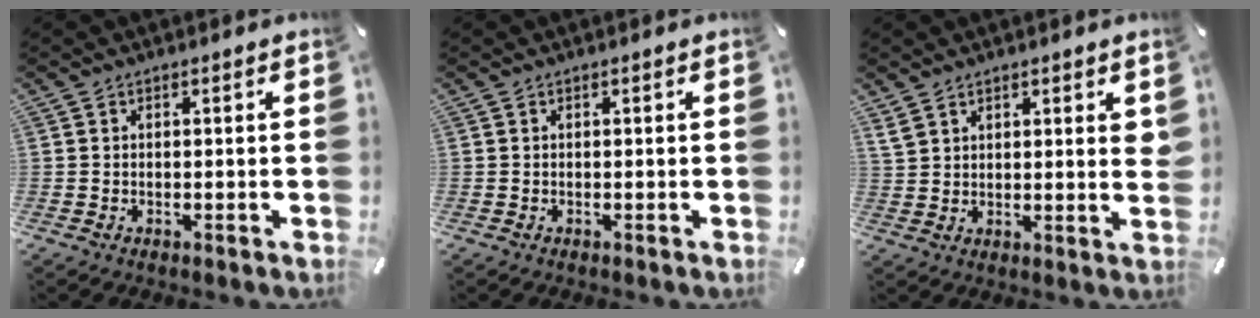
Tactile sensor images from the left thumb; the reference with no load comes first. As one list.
[{"total": 0.0}, {"total": 4.0, "force": [2.8, 2.0, 2.0], "torque": [-0.037, -0.005, 0.053]}]